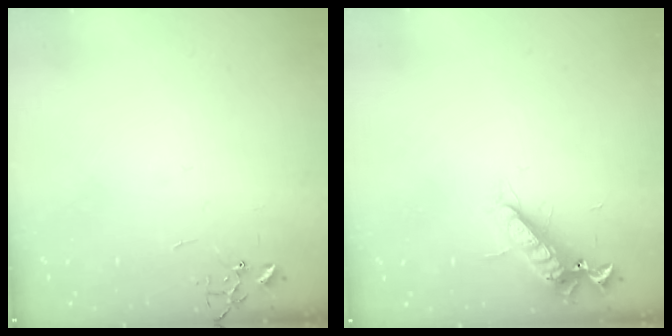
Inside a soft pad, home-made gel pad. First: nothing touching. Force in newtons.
{"total": 12.4, "press": 12.3, "slide": 1.5}